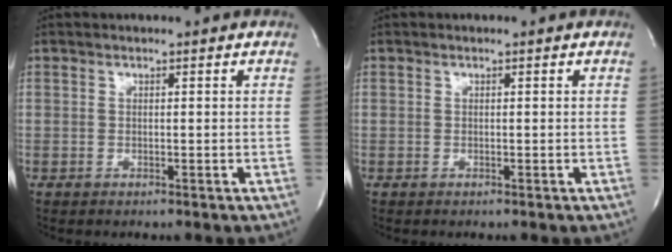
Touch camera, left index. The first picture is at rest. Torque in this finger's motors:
{"motor_torque": [-0.14, 0.03, 0.01, 0.02]}